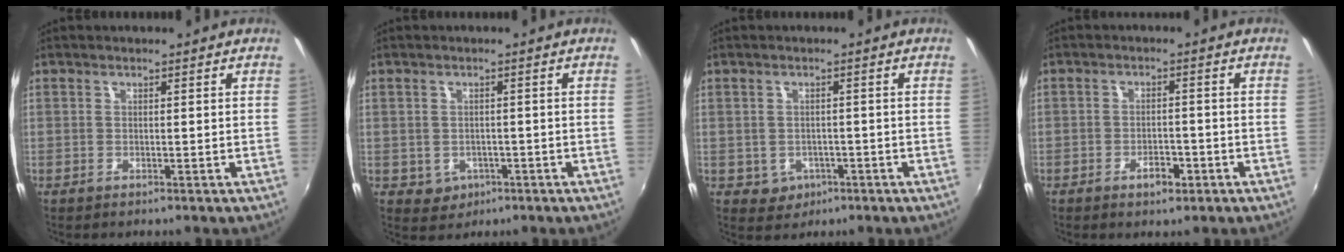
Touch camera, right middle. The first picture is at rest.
{"total": 3.6, "force": [-1.0, 3.3, 1.1], "torque": [-0.029, 0.001, -0.003]}
{"total": 3.6, "force": [-1.1, 3.3, 0.9], "torque": [-0.028, 0.002, -0.007]}
{"total": 3.6, "force": [-2.1, 1.9, 2.2], "torque": [-0.043, -0.001, -0.029]}